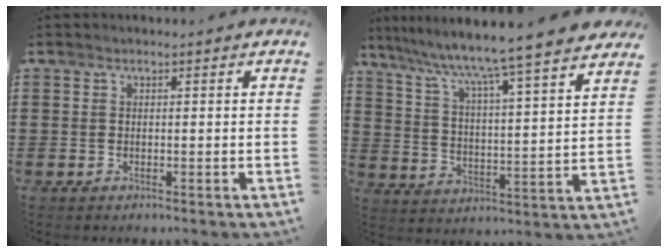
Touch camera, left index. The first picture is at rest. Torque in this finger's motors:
{"motor_torque": [1.05, -0.27, 1.05, 0.21]}